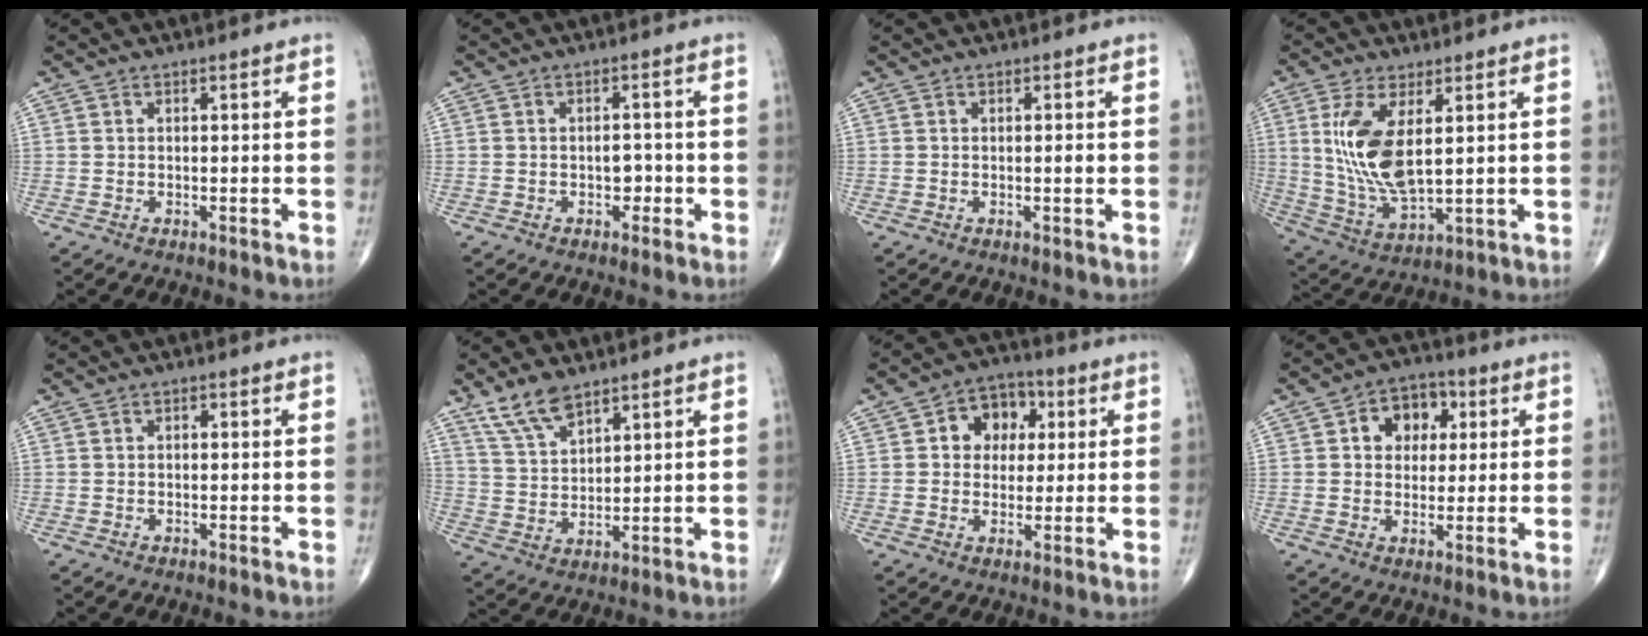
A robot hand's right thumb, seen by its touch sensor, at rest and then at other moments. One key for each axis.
{"total": 2.5, "fx": -0.8, "fy": 1.8, "fz": 1.5, "tx": -0.006, "ty": 0.008, "tz": -0.013}
{"total": 1.2, "fx": -0.1, "fy": 0.2, "fz": 1.1, "tx": -0.015, "ty": 0.000, "tz": -0.003}
{"total": 12.6, "fx": 2.9, "fy": 5.3, "fz": 11.1, "tx": -0.233, "ty": -0.019, "tz": 0.071}
{"total": 0.6, "fx": 0.0, "fy": 0.4, "fz": 0.4, "tx": -0.004, "ty": 0.002, "tz": -0.003}
{"total": 7.4, "fx": 5.5, "fy": 2.9, "fz": 4.0, "tx": -0.067, "ty": -0.024, "tz": 0.114}
{"total": 9.0, "fx": 2.1, "fy": 7.1, "fz": 5.1, "tx": -0.027, "ty": 0.010, "tz": 0.026}
{"total": 8.4, "fx": 2.3, "fy": 6.4, "fz": 5.0, "tx": -0.029, "ty": 0.007, "tz": 0.029}